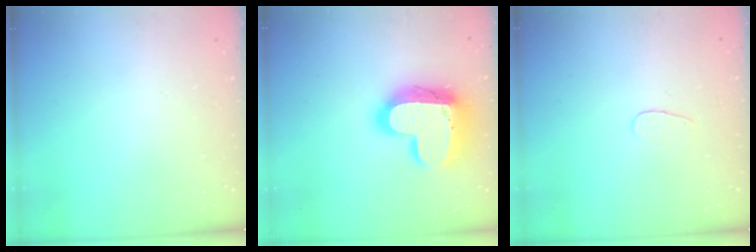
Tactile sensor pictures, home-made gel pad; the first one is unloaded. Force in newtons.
{"total": 20.0, "press": 20.0, "slide": 1.6}
{"total": 3.4, "press": 3.4, "slide": 0.4}